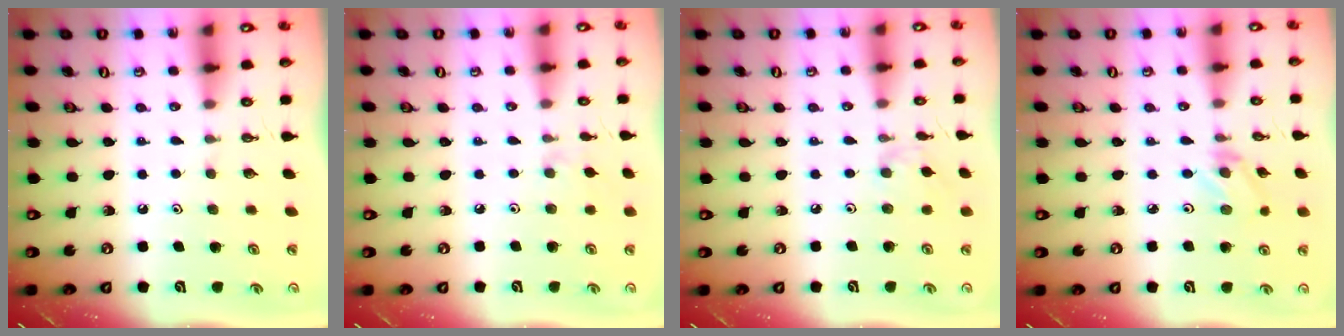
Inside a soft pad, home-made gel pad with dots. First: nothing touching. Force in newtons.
{"total": 1.1, "press": 1.0, "slide": 0.4}
{"total": 1.4, "press": 1.4, "slide": 0.4}
{"total": 2.0, "press": 1.9, "slide": 0.3}